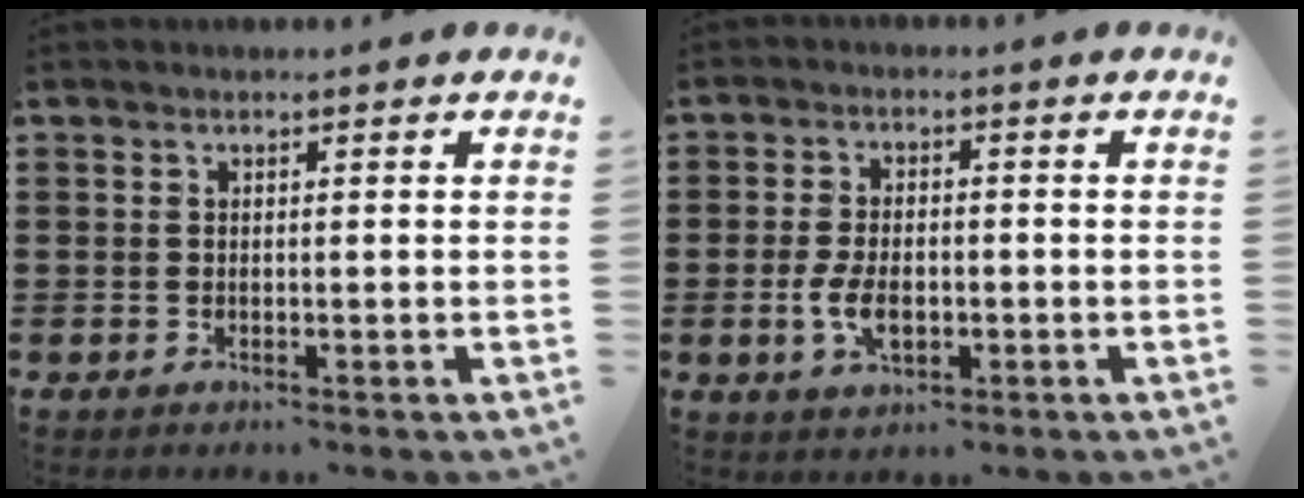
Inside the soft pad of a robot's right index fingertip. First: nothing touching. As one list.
[{"total": 5.1, "force": [-1.2, 2.6, 4.2], "torque": [-0.095, -0.006, -0.024]}]